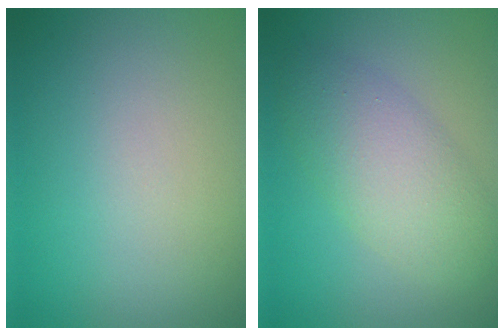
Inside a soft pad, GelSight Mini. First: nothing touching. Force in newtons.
{"total": 5.0, "press": 5.0, "slide": 0.2}